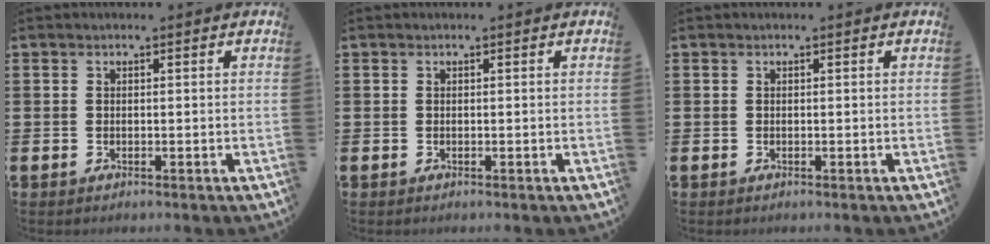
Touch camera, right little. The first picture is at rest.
{"total": 0.0}
{"total": 0.0}